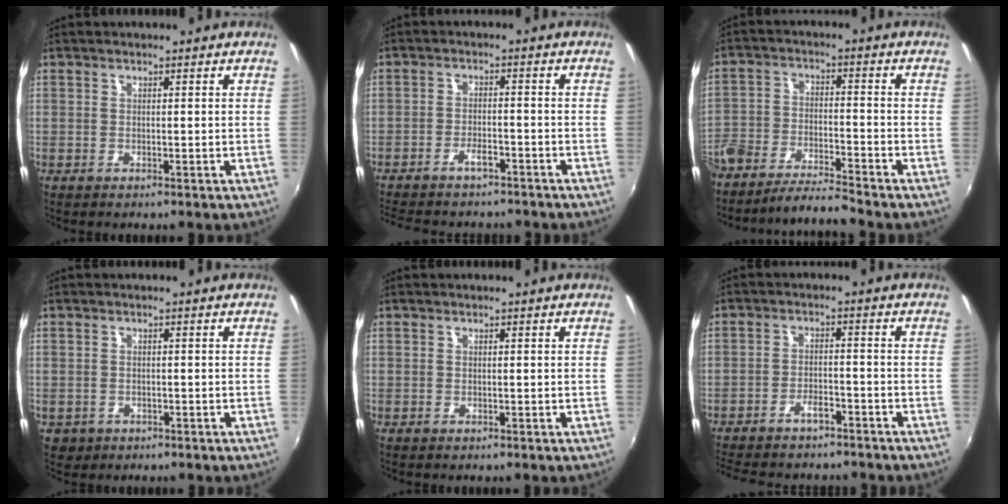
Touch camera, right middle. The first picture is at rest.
{"total": 9.0, "force": [-7.7, 2.8, 3.8], "torque": [-0.094, -0.003, -0.117]}
{"total": 7.8, "force": [-7.2, 0.7, 3.0], "torque": [-0.078, -0.002, -0.141]}
{"total": 3.1, "force": [-1.0, 2.7, 1.2], "torque": [-0.032, -0.003, -0.007]}
{"total": 0.0}
{"total": 10.4, "force": [-8.9, 3.3, 4.2], "torque": [-0.104, 0.000, -0.133]}